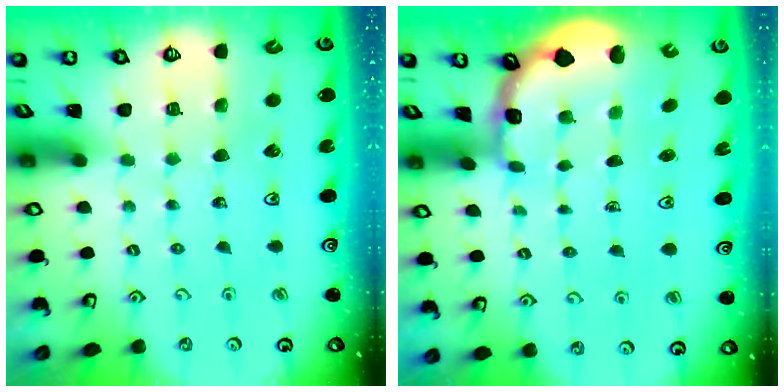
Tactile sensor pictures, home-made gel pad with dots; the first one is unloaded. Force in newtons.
{"total": 1.7, "press": 1.6, "slide": 0.4}